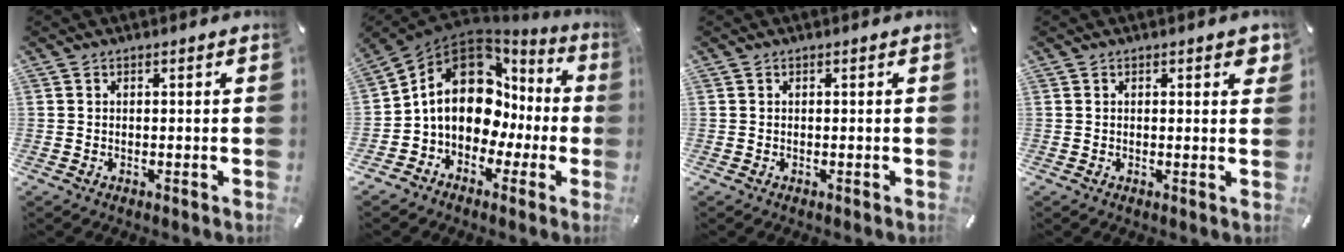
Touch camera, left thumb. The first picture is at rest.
{"total": 15.9, "force": [2.0, 12.0, 10.2], "torque": [-0.184, -0.017, 0.032]}
{"total": 0.0}
{"total": 1.9, "force": [1.0, 0.7, 1.5], "torque": [-0.015, -0.004, 0.013]}